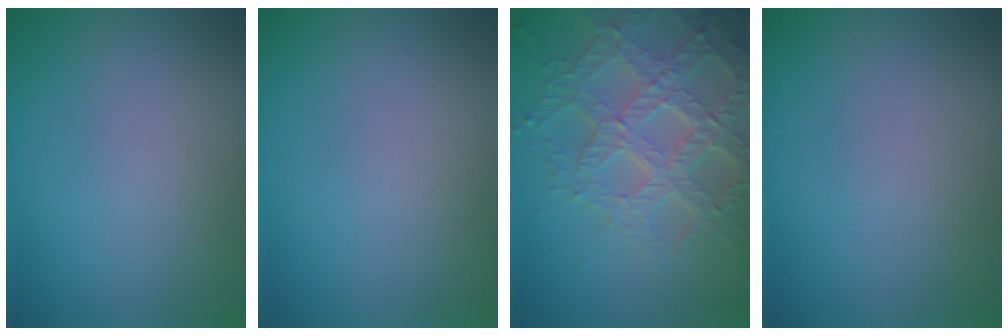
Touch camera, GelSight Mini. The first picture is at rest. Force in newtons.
{"total": 0.0}
{"total": 7.5, "press": 5.3, "slide": 5.2}
{"total": 0.0}